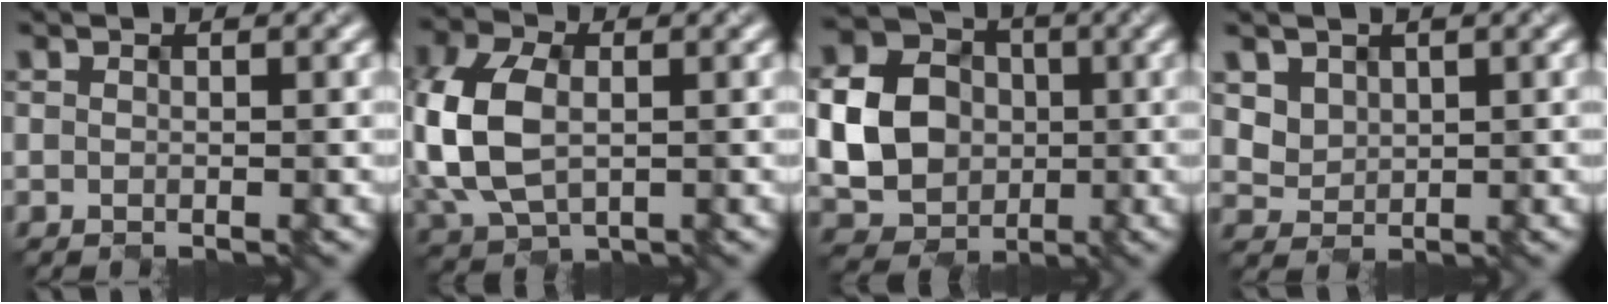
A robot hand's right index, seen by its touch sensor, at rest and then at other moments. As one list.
[{"total": 8.7, "force": [-0.4, 6.0, 6.3], "torque": [-0.175, 0.004, -0.012]}, {"total": 9.7, "force": [-0.5, 8.1, 5.3], "torque": [-0.114, -0.003, -0.012]}, {"total": 2.5, "force": [1.4, 2.0, 0.7], "torque": [-0.023, -0.007, 0.043]}]